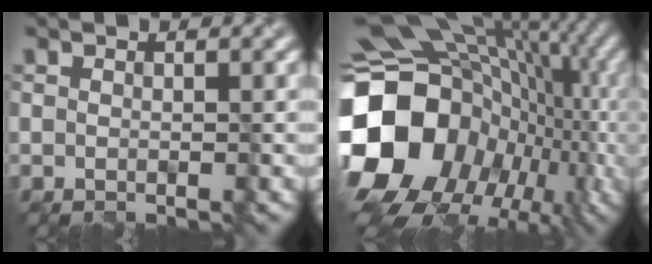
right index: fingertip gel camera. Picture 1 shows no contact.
{"total": 19.1, "force": [-3.0, 15.9, 10.2], "torque": [-0.221, -0.017, -0.036]}